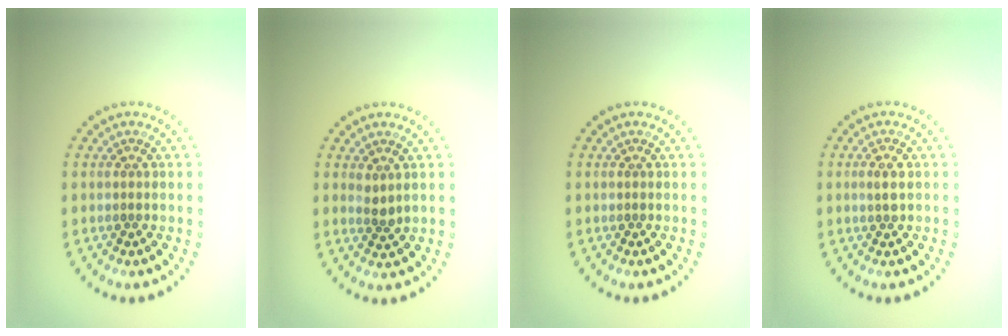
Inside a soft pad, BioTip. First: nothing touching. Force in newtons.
{"total": 1.1, "press": 1.0, "slide": 0.5}
{"total": 0.0}
{"total": 1.3, "press": 1.3, "slide": 0.1}